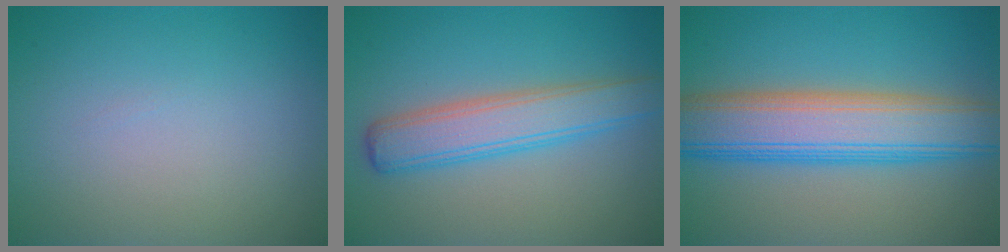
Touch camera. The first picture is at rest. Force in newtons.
{"total": 4.9, "press": 4.9, "slide": 0.2}
{"total": 9.2, "press": 9.2, "slide": 0.3}